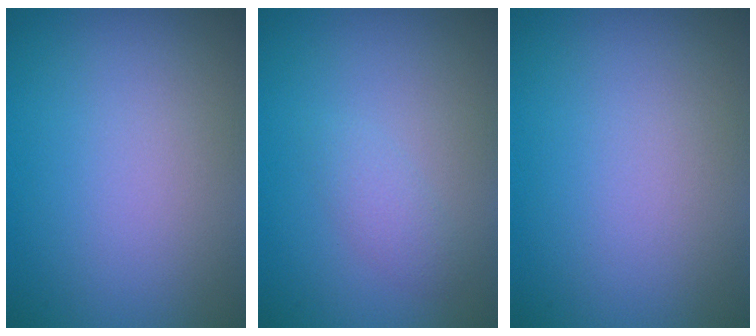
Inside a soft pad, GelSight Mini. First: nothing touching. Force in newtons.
{"total": 1.4, "press": 1.4, "slide": 0.1}
{"total": 0.0}